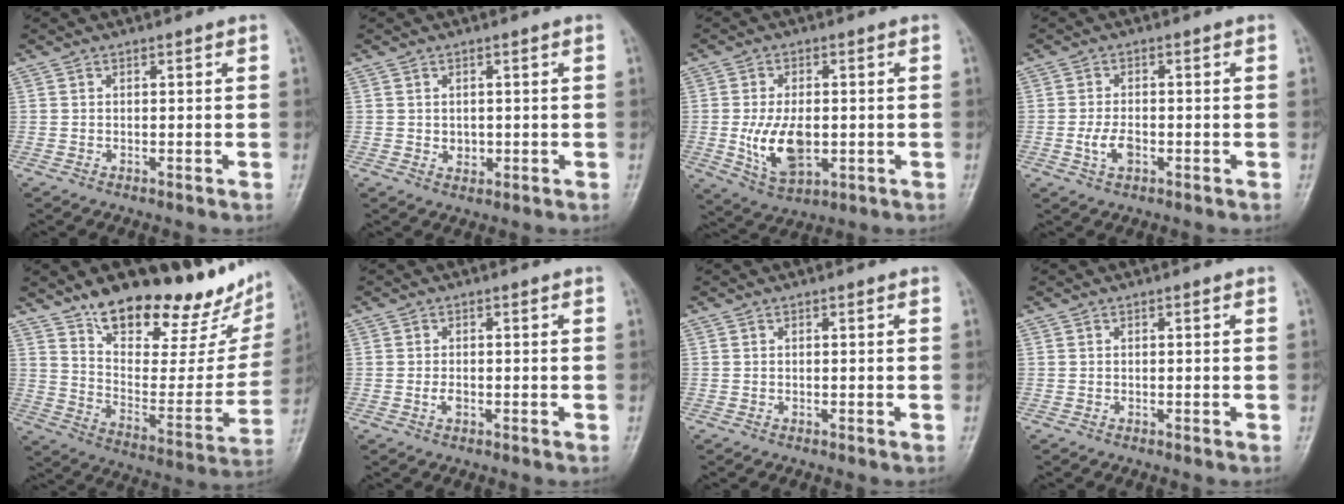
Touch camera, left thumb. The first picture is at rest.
{"total": 1.3, "force": [0.1, 1.1, 0.7], "torque": [-0.008, -0.001, 0.005]}
{"total": 9.9, "force": [-1.1, 5.7, 8.0], "torque": [-0.136, -0.008, -0.010]}
{"total": 3.7, "force": [-1.1, 2.1, 2.9], "torque": [-0.056, 0.004, -0.020]}
{"total": 26.4, "force": [19.0, 9.7, 15.4], "torque": [-0.182, -0.092, 0.288]}
{"total": 1.4, "force": [-0.4, 0.8, 1.1], "torque": [-0.021, -0.001, -0.008]}
{"total": 0.0}
{"total": 0.0}